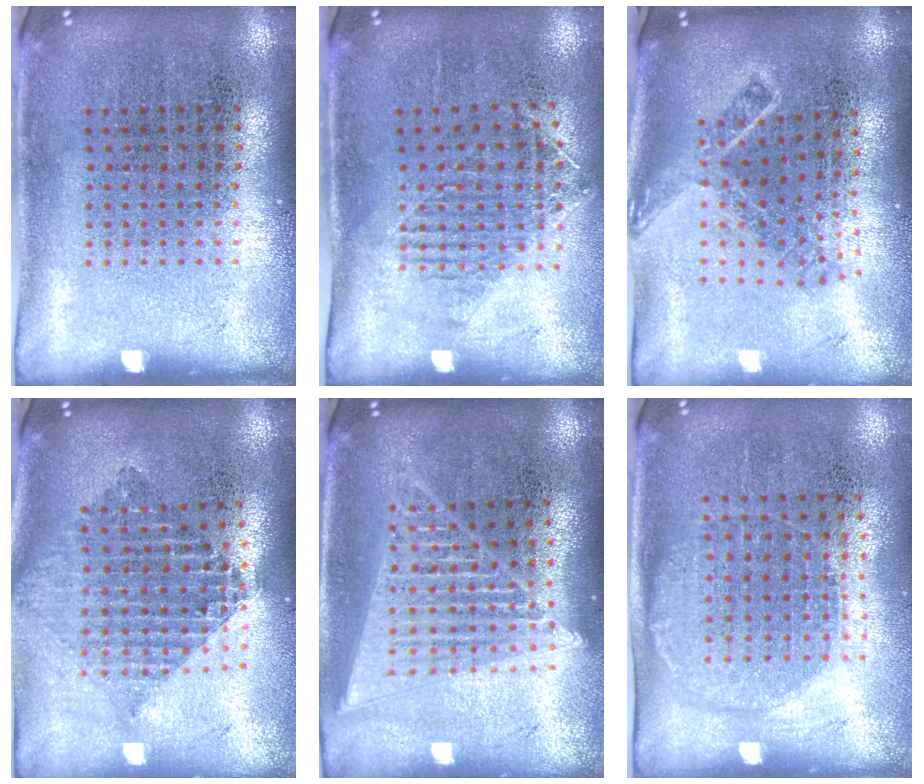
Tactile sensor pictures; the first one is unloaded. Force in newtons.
{"total": 1.2, "press": 1.1, "slide": 0.6}
{"total": 1.9, "press": 1.3, "slide": 1.4}
{"total": 2.1, "press": 1.7, "slide": 1.2}
{"total": 1.8, "press": 1.6, "slide": 0.8}
{"total": 1.4, "press": 1.2, "slide": 0.6}